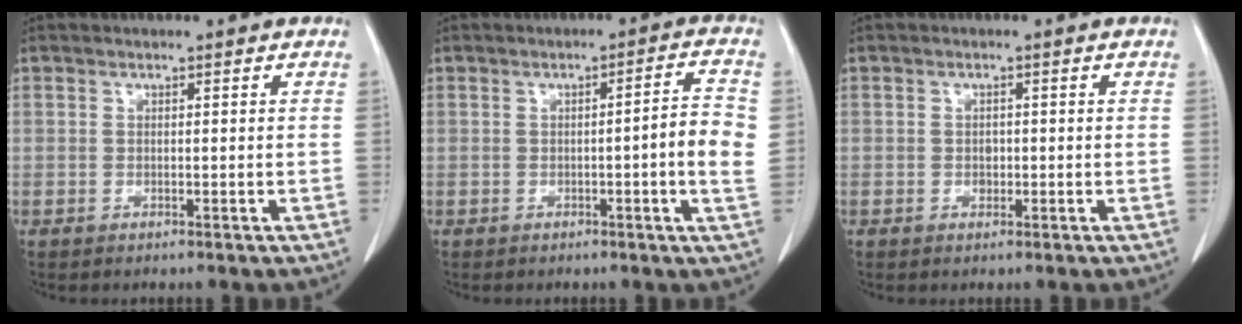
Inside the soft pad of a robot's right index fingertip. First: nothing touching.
{"total": 6.1, "force": [-0.5, -0.2, 6.1], "torque": [-0.080, 0.003, -0.010]}
{"total": 1.2, "force": [-0.2, 0.9, 0.7], "torque": [-0.011, 0.002, -0.001]}